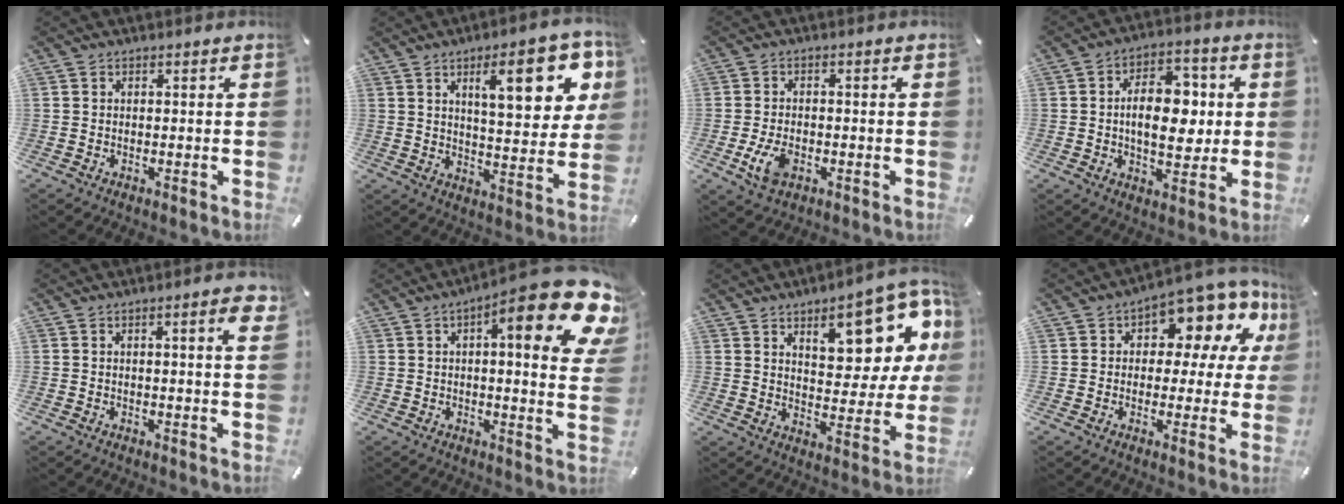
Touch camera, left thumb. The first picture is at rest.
{"total": 18.0, "force": [7.7, 6.4, 15.0], "torque": [-0.211, -0.022, 0.114]}
{"total": 5.7, "force": [-2.1, 3.5, 3.9], "torque": [-0.096, 0.000, -0.041]}
{"total": 13.4, "force": [1.1, 8.3, 10.5], "torque": [-0.139, 0.004, 0.019]}
{"total": 5.2, "force": [1.6, 0.9, 4.8], "torque": [-0.077, -0.001, 0.023]}
{"total": 19.7, "force": [9.3, 4.9, 16.7], "torque": [-0.225, -0.064, 0.134]}
{"total": 17.4, "force": [9.8, 7.6, 12.2], "torque": [-0.152, -0.060, 0.158]}
{"total": 11.5, "force": [7.0, 5.7, 7.1], "torque": [-0.097, -0.064, 0.120]}